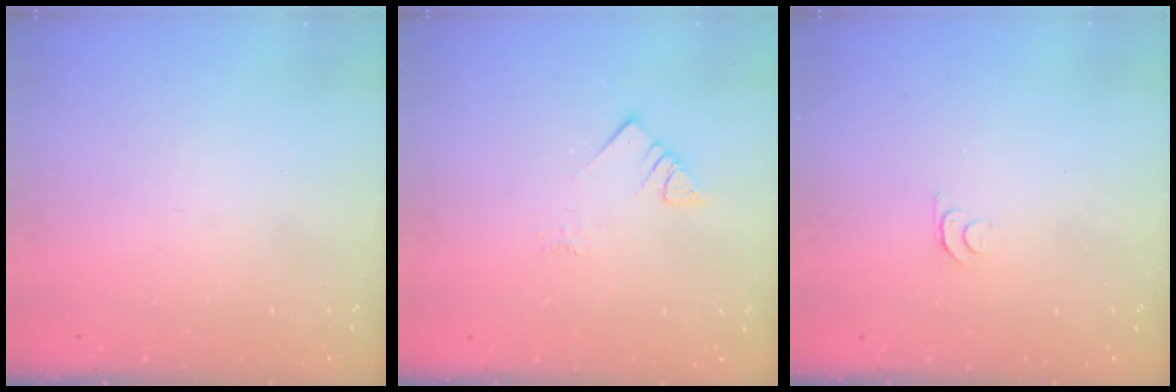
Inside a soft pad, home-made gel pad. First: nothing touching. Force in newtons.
{"total": 3.6, "press": 3.6, "slide": 0.5}
{"total": 4.4, "press": 4.3, "slide": 0.6}